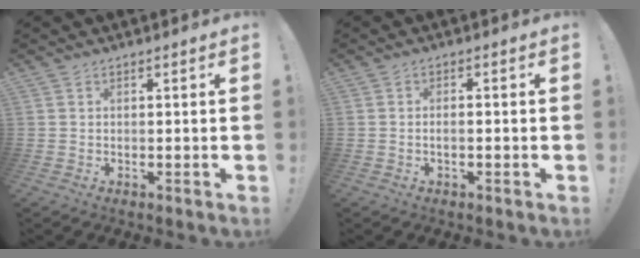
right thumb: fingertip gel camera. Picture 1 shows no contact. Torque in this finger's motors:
{"motor_torque": [-0.17, -0.05, 0.20, -0.09, 0.07]}